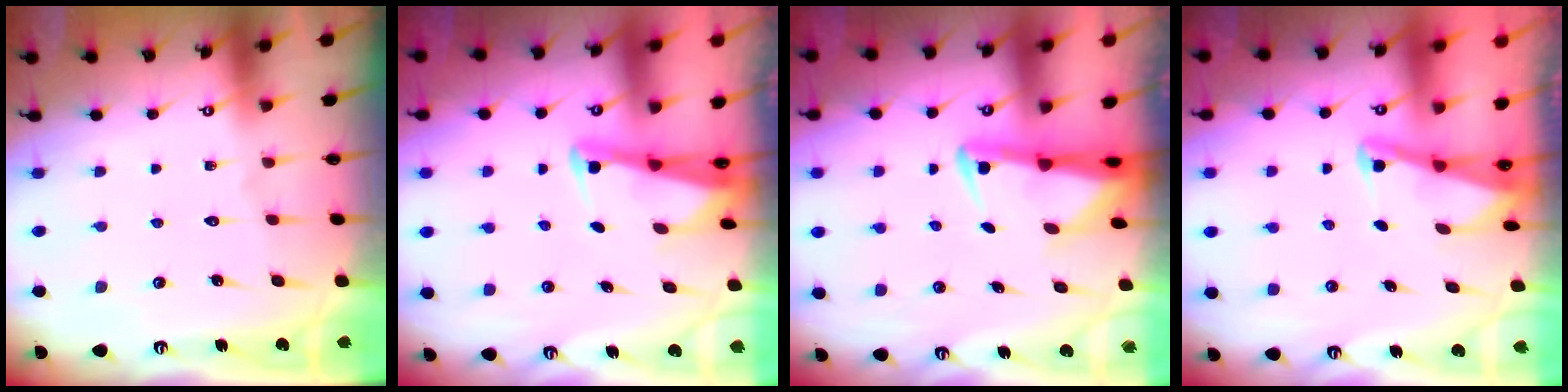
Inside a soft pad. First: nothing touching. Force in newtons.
{"total": 2.3, "press": 2.3, "slide": 0.2}
{"total": 3.0, "press": 2.9, "slide": 1.0}
{"total": 2.1, "press": 2.0, "slide": 0.3}